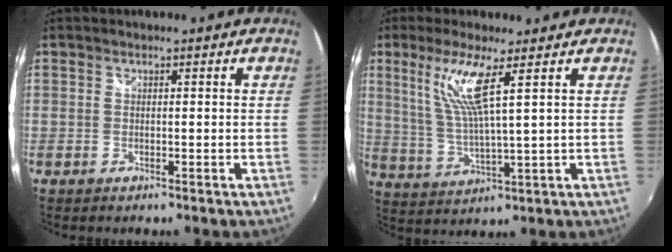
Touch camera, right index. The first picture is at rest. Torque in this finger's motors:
{"motor_torque": [1.08, 0.64, 0.42, 0.11]}